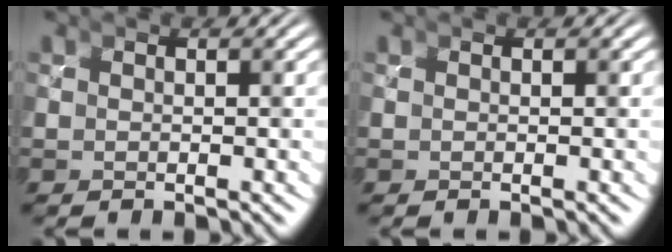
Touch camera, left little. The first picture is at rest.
{"total": 0.0}